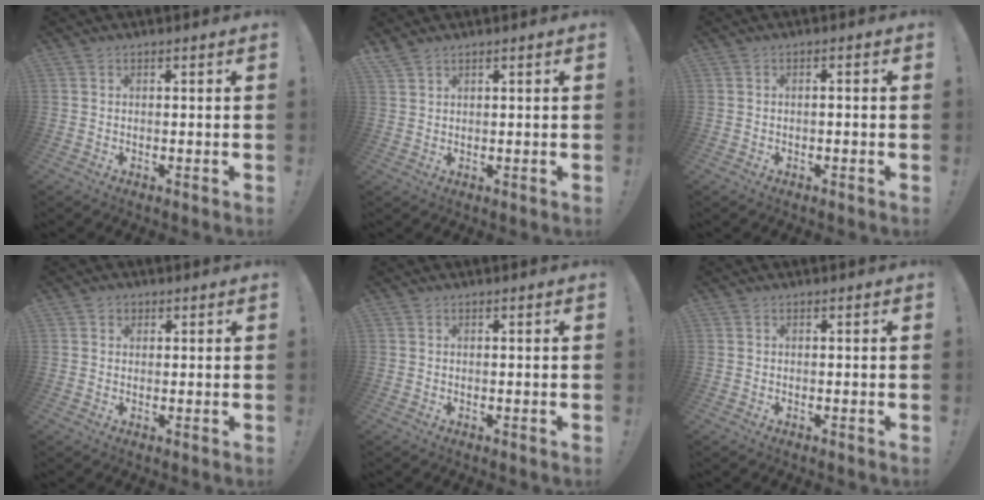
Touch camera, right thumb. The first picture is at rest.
{"total": 2.6, "force": [2.2, 0.8, 1.1], "torque": [-0.028, -0.011, 0.044]}
{"total": 1.0, "force": [-0.7, -0.1, 0.7], "torque": [-0.012, 0.001, -0.014]}
{"total": 1.6, "force": [0.6, 1.5, 0.3], "torque": [0.001, -0.001, 0.010]}
{"total": 0.0}
{"total": 0.0}